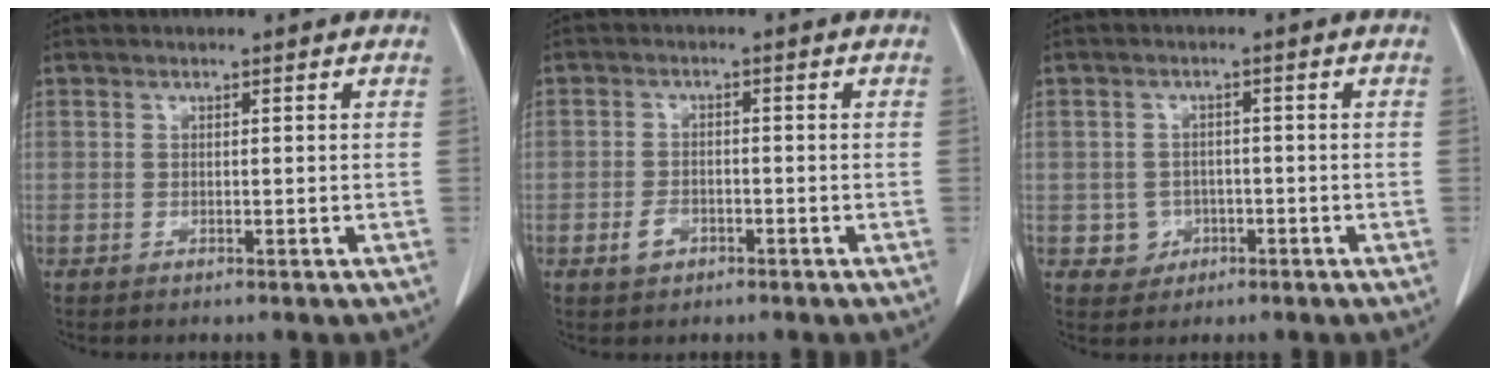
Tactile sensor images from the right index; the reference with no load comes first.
{"total": 2.7, "force": [-1.4, 1.7, 1.4], "torque": [-0.026, 0.003, -0.020]}
{"total": 3.3, "force": [-1.1, 3.1, 0.2], "torque": [0.007, 0.012, -0.009]}